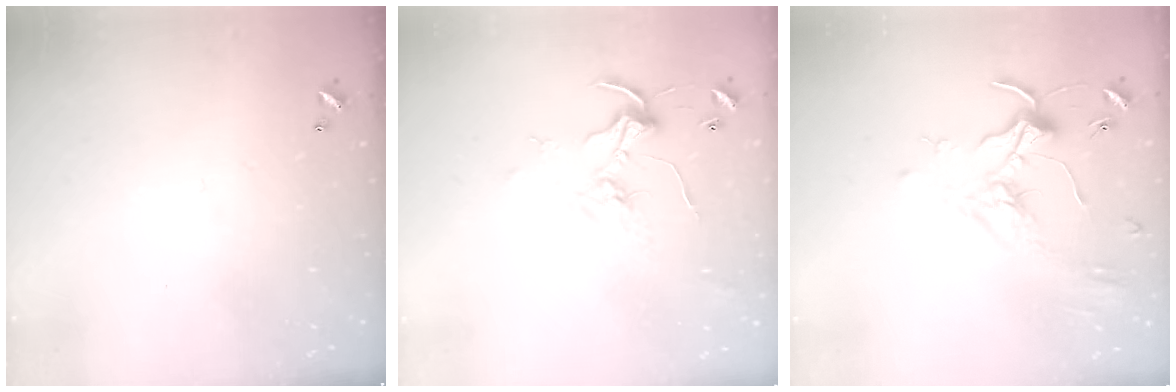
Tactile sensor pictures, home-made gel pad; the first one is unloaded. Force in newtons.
{"total": 2.5, "press": 2.5, "slide": 0.2}
{"total": 1.6, "press": 1.6, "slide": 0.4}